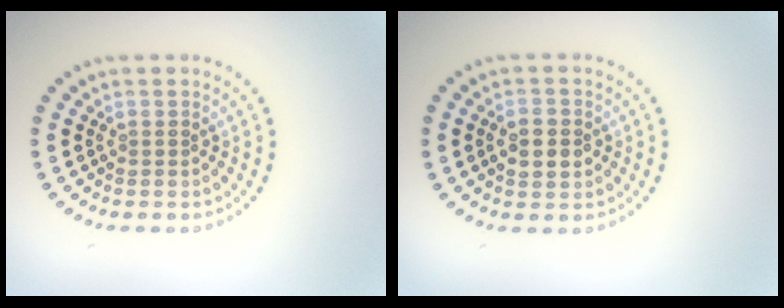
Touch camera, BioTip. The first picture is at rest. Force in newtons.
{"total": 3.0, "press": 3.0, "slide": 0.0}